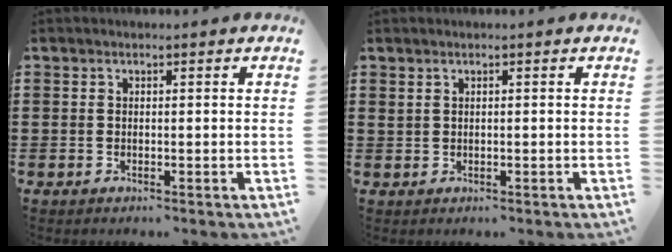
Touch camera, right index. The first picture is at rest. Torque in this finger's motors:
{"motor_torque": [0.15, -0.04, 0.00, 0.00]}